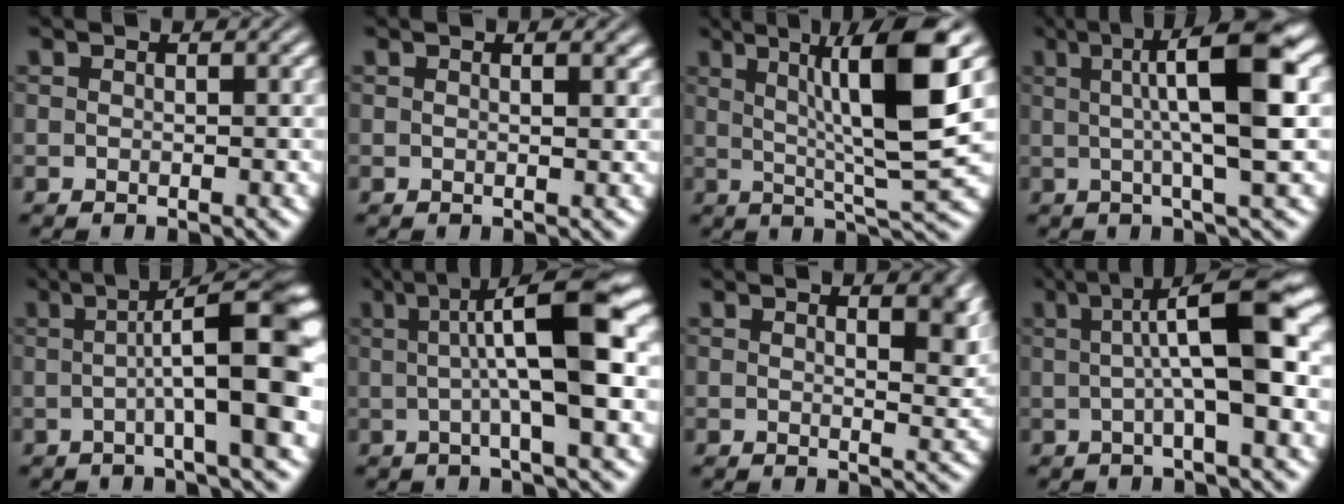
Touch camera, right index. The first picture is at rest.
{"total": 0.9, "force": [0.5, -0.4, 0.6], "torque": [-0.008, -0.004, 0.010]}
{"total": 10.5, "force": [4.1, 0.6, 9.7], "torque": [-0.128, 0.010, 0.062]}
{"total": 9.1, "force": [2.7, 0.4, 8.7], "torque": [-0.107, 0.026, 0.034]}
{"total": 9.7, "force": [0.8, 1.8, 9.5], "torque": [-0.108, 0.009, 0.009]}
{"total": 9.4, "force": [2.2, 1.0, 9.1], "torque": [-0.112, 0.026, 0.025]}
{"total": 3.0, "force": [1.5, -0.4, 2.6], "torque": [-0.025, -0.011, 0.027]}
{"total": 8.5, "force": [1.8, 0.7, 8.3], "torque": [-0.102, 0.023, 0.022]}